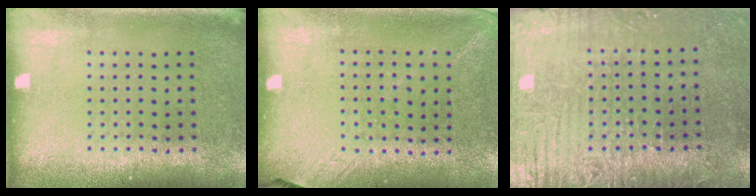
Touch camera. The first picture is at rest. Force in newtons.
{"total": 1.2, "press": 0.9, "slide": 0.9}
{"total": 4.1, "press": 3.8, "slide": 1.4}